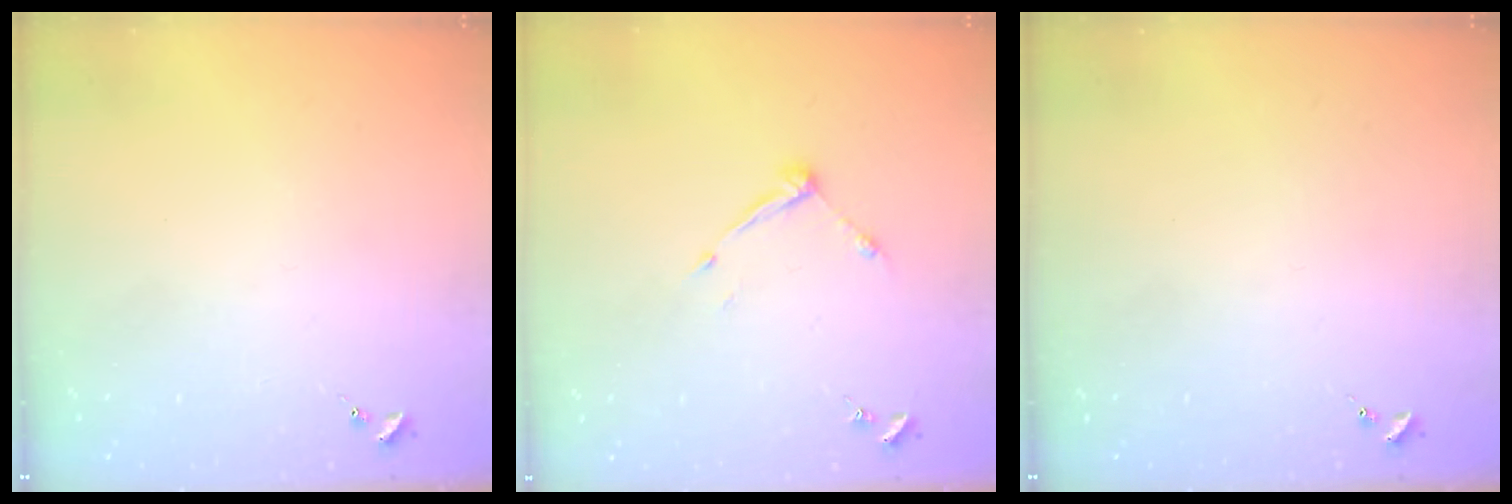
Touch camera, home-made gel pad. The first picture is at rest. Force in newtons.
{"total": 7.3, "press": 7.3, "slide": 0.5}
{"total": 0.0}